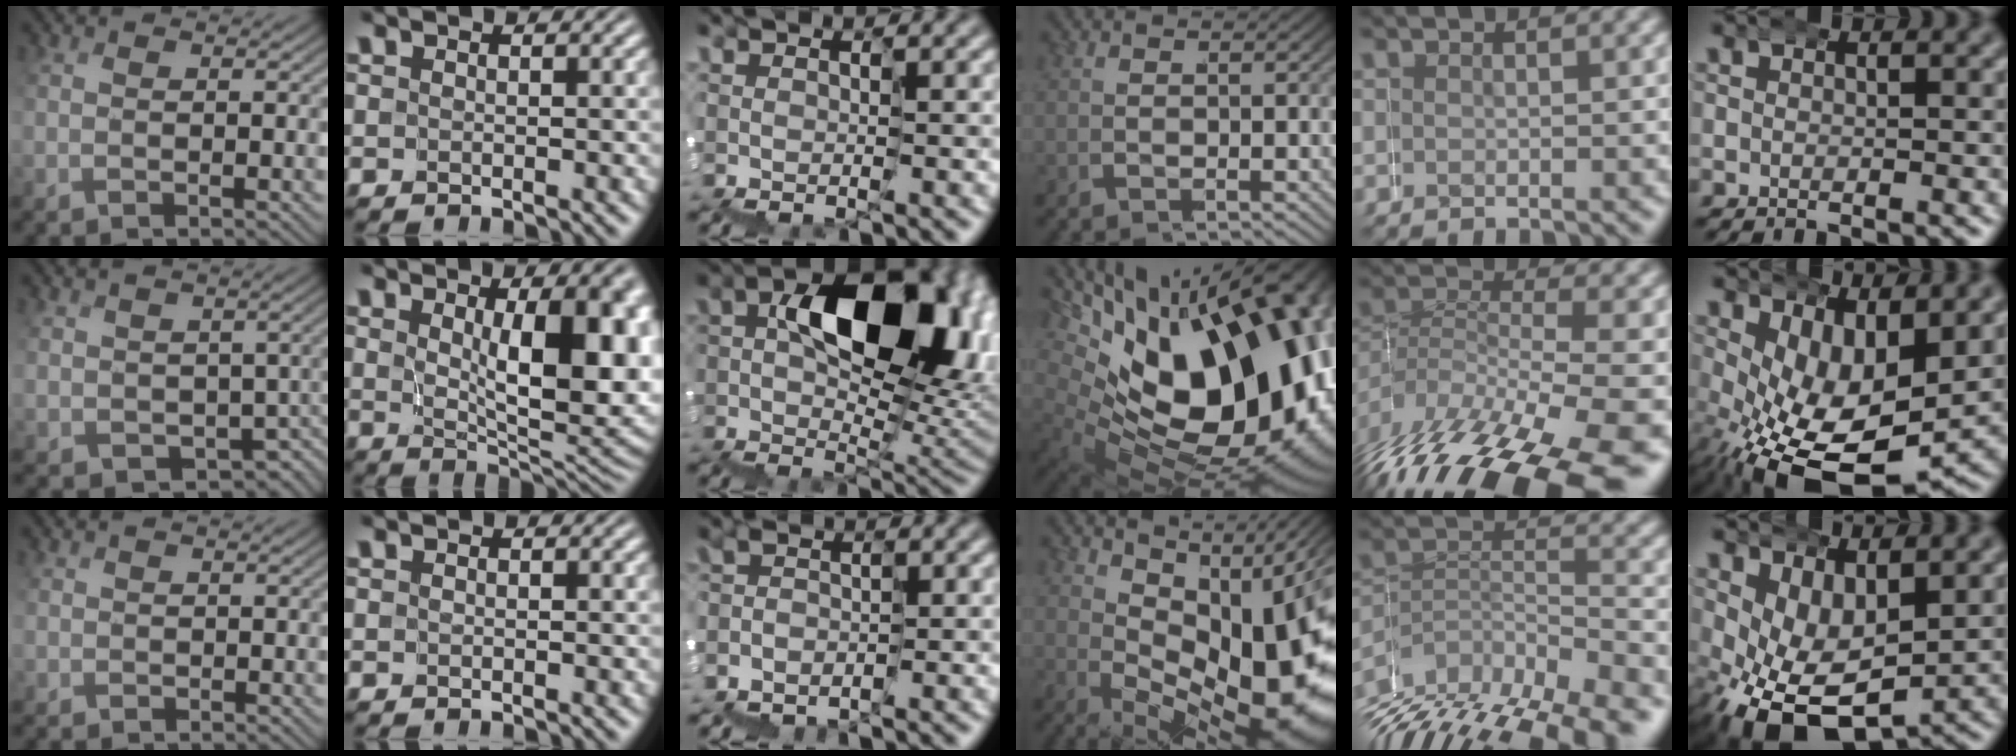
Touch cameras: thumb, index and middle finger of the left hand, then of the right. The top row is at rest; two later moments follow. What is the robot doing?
{"motion": "wrap", "object": "duck tape"}